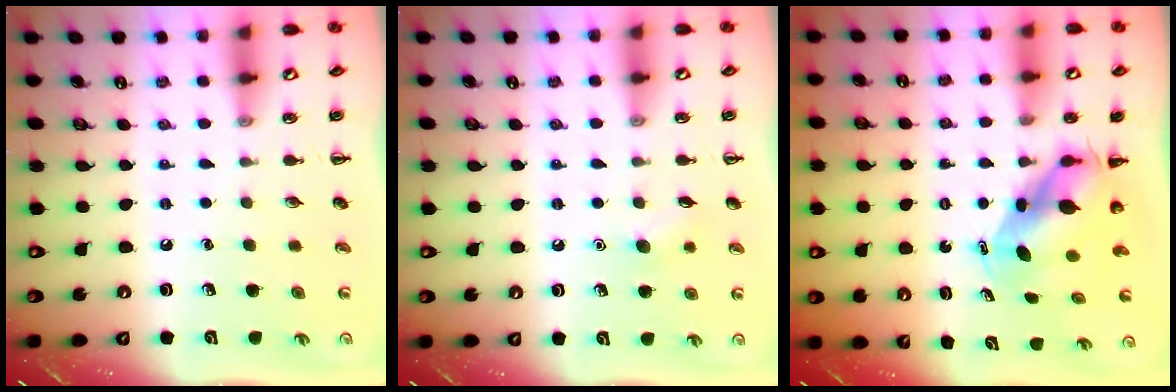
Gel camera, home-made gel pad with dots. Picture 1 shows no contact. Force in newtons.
{"total": 7.1, "press": 6.9, "slide": 1.7}
{"total": 5.4, "press": 5.2, "slide": 1.4}